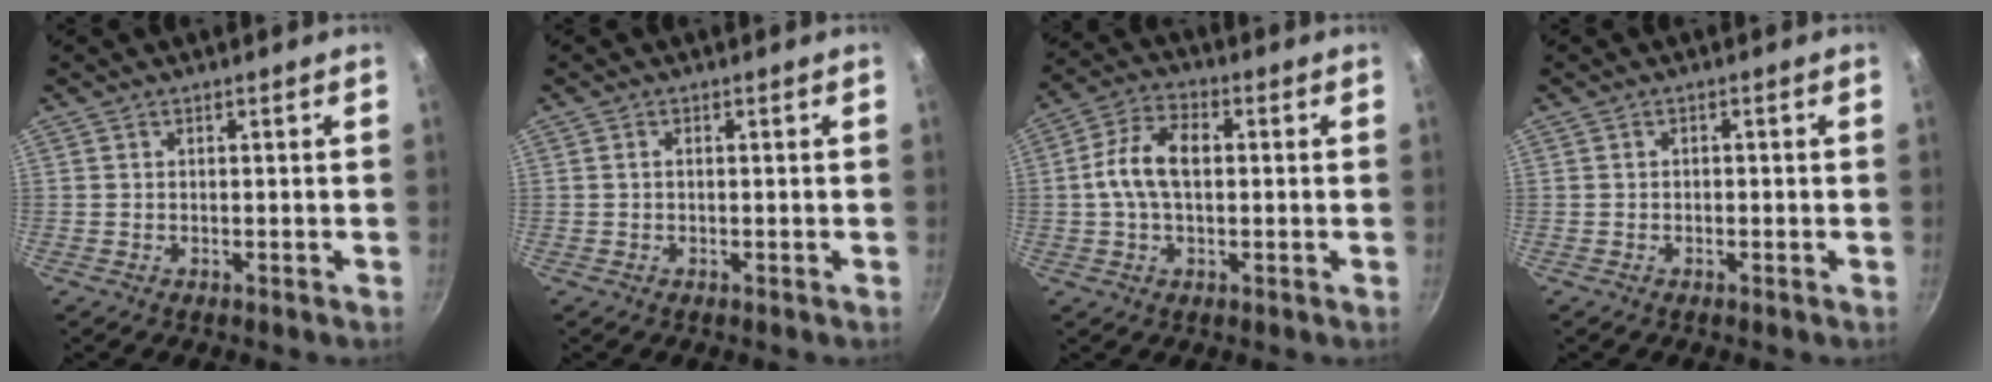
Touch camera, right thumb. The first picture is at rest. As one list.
[{"total": 0.6, "force": [0.0, 0.3, 0.5], "torque": [-0.009, 0.000, -0.001]}, {"total": 9.6, "force": [0.6, 5.5, 7.9], "torque": [-0.154, 0.022, 0.008]}, {"total": 0.6, "force": [-0.2, 0.4, 0.3], "torque": [-0.001, 0.002, -0.008]}]